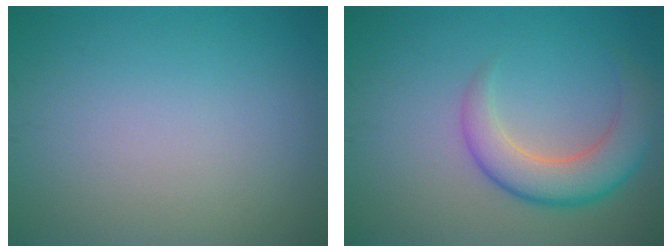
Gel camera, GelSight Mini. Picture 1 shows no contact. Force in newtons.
{"total": 5.1, "press": 5.1, "slide": 0.2}